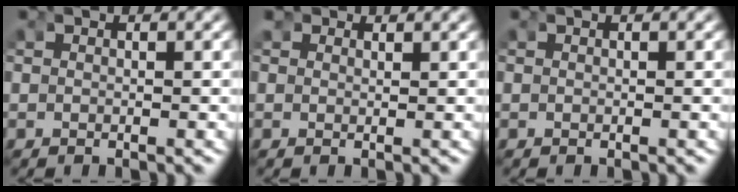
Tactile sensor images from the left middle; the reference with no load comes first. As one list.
[{"total": 0.7, "force": [0.7, 0.1, 0.1], "torque": [-0.005, -0.002, 0.019]}, {"total": 0.0}]